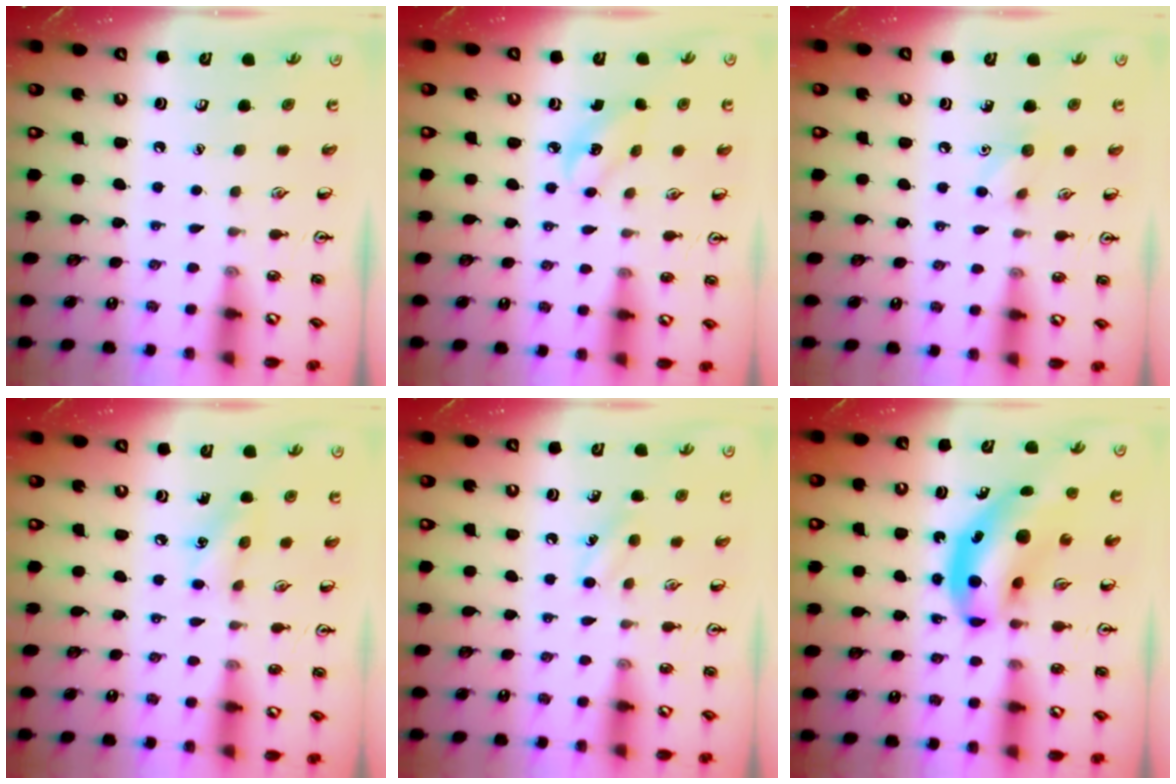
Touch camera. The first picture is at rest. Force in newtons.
{"total": 2.8, "press": 2.7, "slide": 0.8}
{"total": 5.2, "press": 5.0, "slide": 1.7}
{"total": 6.6, "press": 6.3, "slide": 1.9}
{"total": 6.4, "press": 6.1, "slide": 1.8}
{"total": 13.2, "press": 12.6, "slide": 3.9}